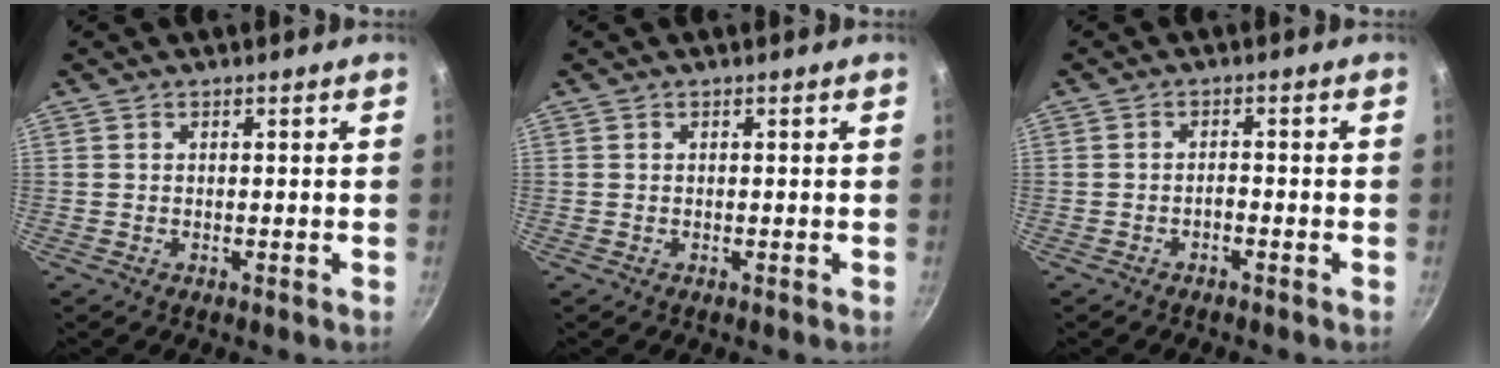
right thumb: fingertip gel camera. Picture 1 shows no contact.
{"total": 0.0}
{"total": 1.4, "force": [-1.1, 0.4, 0.8], "torque": [-0.012, 0.014, -0.019]}